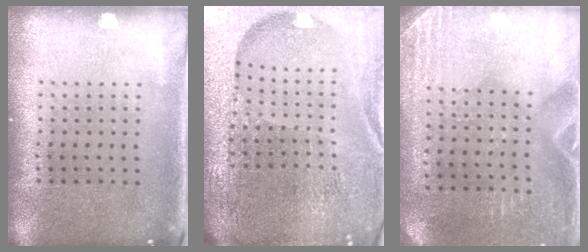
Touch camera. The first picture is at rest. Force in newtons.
{"total": 6.8, "press": 5.9, "slide": 3.4}
{"total": 2.8, "press": 2.5, "slide": 1.3}